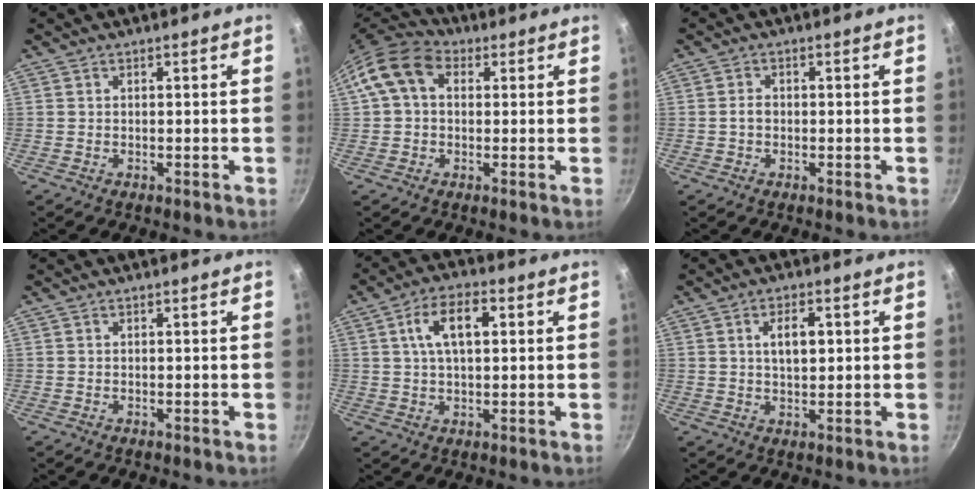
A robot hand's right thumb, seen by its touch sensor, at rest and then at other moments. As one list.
[{"total": 10.1, "force": [2.3, 7.4, 6.5], "torque": [-0.103, 0.024, 0.022]}, {"total": 1.7, "force": [-0.3, 1.3, 1.0], "torque": [-0.015, 0.010, -0.005]}, {"total": 0.0}, {"total": 8.8, "force": [2.2, 4.4, 7.2], "torque": [-0.114, 0.014, 0.034]}, {"total": 5.0, "force": [1.1, 2.6, 4.1], "torque": [-0.058, 0.001, 0.020]}]